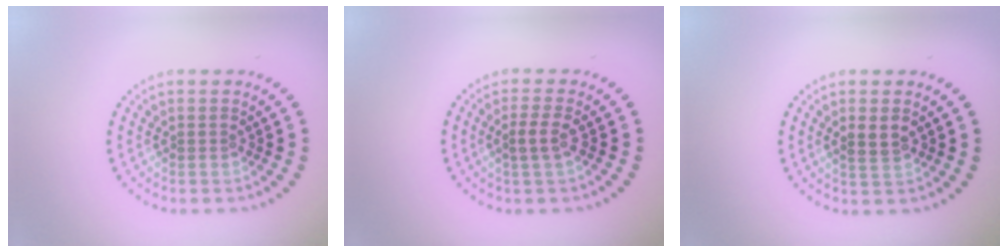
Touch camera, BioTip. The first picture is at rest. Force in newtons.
{"total": 1.7, "press": 1.6, "slide": 0.6}
{"total": 1.8, "press": 1.8, "slide": 0.5}